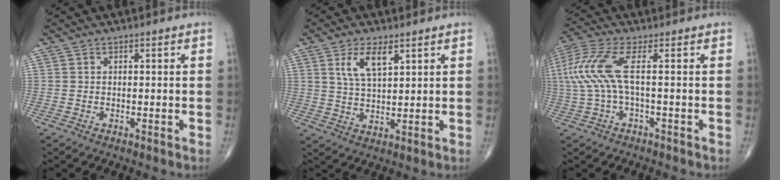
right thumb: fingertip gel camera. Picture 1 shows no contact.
{"total": 6.7, "force": [3.3, 2.8, 5.1], "torque": [-0.091, -0.015, 0.066]}
{"total": 9.0, "force": [0.7, 2.0, 8.7], "torque": [-0.243, 0.025, 0.009]}